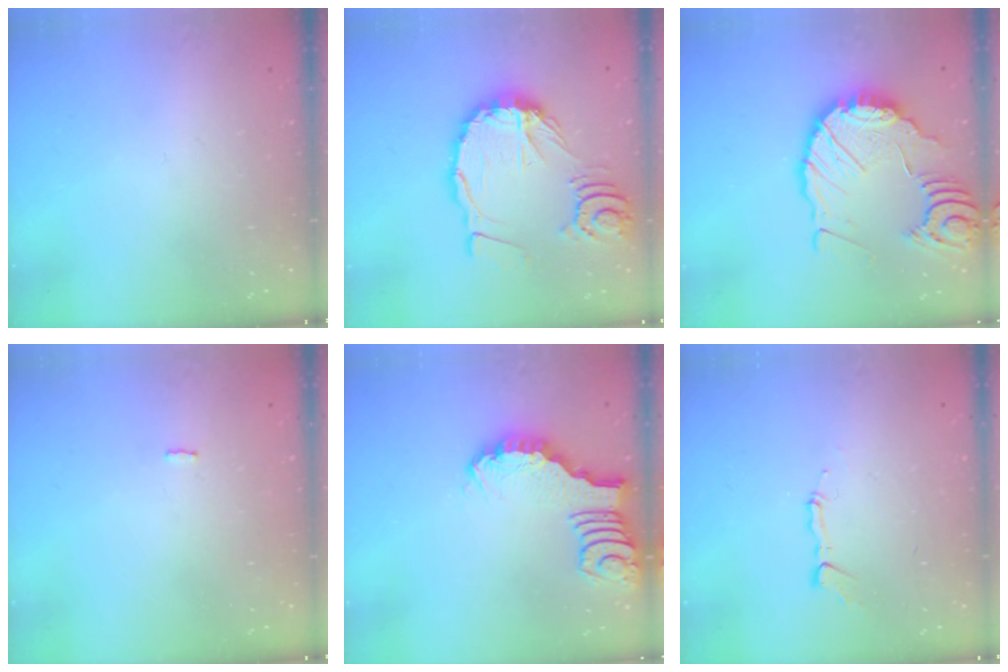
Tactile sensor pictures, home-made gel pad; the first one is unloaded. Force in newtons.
{"total": 15.3, "press": 15.2, "slide": 1.9}
{"total": 14.9, "press": 14.8, "slide": 1.8}
{"total": 2.0, "press": 2.0, "slide": 0.3}
{"total": 2.7, "press": 2.7, "slide": 0.4}
{"total": 4.6, "press": 4.6, "slide": 0.2}